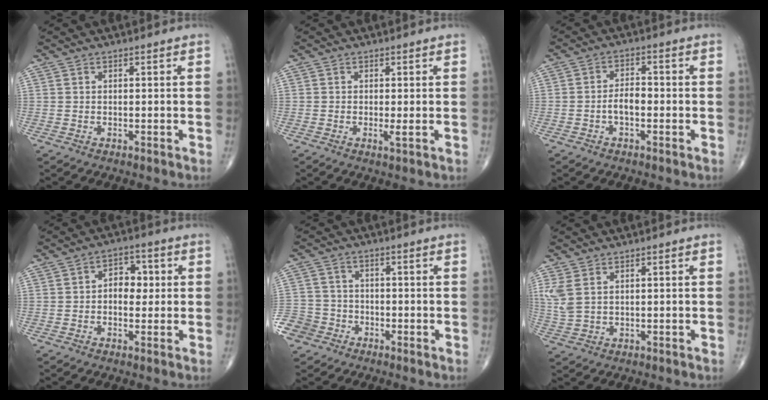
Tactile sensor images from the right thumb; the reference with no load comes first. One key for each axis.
{"total": 1.3, "fx": -0.1, "fy": 0.1, "fz": 1.2, "tx": -0.026, "ty": -0.006, "tz": -0.004}
{"total": 3.7, "fx": -1.1, "fy": 2.0, "fz": 3.0, "tx": -0.048, "ty": 0.017, "tz": -0.024}
{"total": 5.7, "fx": 0.4, "fy": 4.0, "fz": 4.1, "tx": -0.031, "ty": 0.011, "tz": -0.001}
{"total": 8.0, "fx": -4.4, "fy": 6.6, "fz": 1.5, "tx": -0.028, "ty": 0.027, "tz": -0.084}
{"total": 4.2, "fx": 1.6, "fy": 2.4, "fz": 3.1, "tx": -0.085, "ty": 0.003, "tz": 0.043}